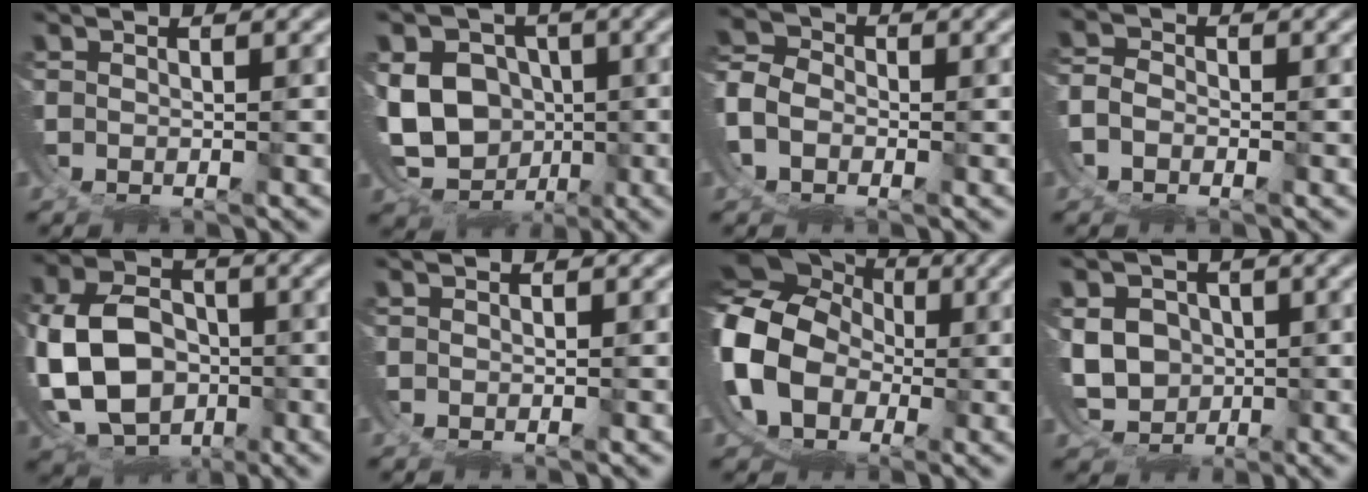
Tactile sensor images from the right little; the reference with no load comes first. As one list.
[{"total": 13.4, "force": [-1.8, 12.2, 5.3], "torque": [-0.133, -0.053, -0.028]}, {"total": 3.5, "force": [-0.6, 3.2, 1.3], "torque": [-0.037, -0.004, -0.015]}, {"total": 2.2, "force": [-0.9, 2.0, 0.6], "torque": [-0.017, -0.005, -0.021]}, {"total": 13.4, "force": [-2.0, 11.6, 6.5], "torque": [-0.159, -0.056, -0.025]}, {"total": 0.0}, {"total": 16.0, "force": [0.6, 14.3, 7.1], "torque": [-0.195, -0.029, 0.000]}, {"total": 8.1, "force": [-1.1, 7.5, 2.7], "torque": [-0.074, -0.039, -0.012]}]